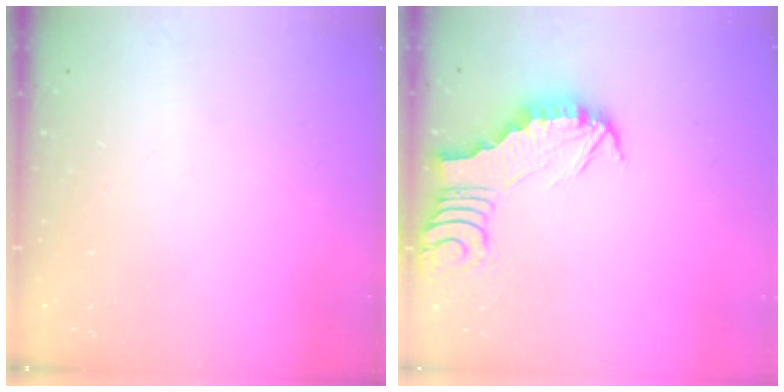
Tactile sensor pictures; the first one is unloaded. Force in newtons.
{"total": 2.5, "press": 2.5, "slide": 0.2}